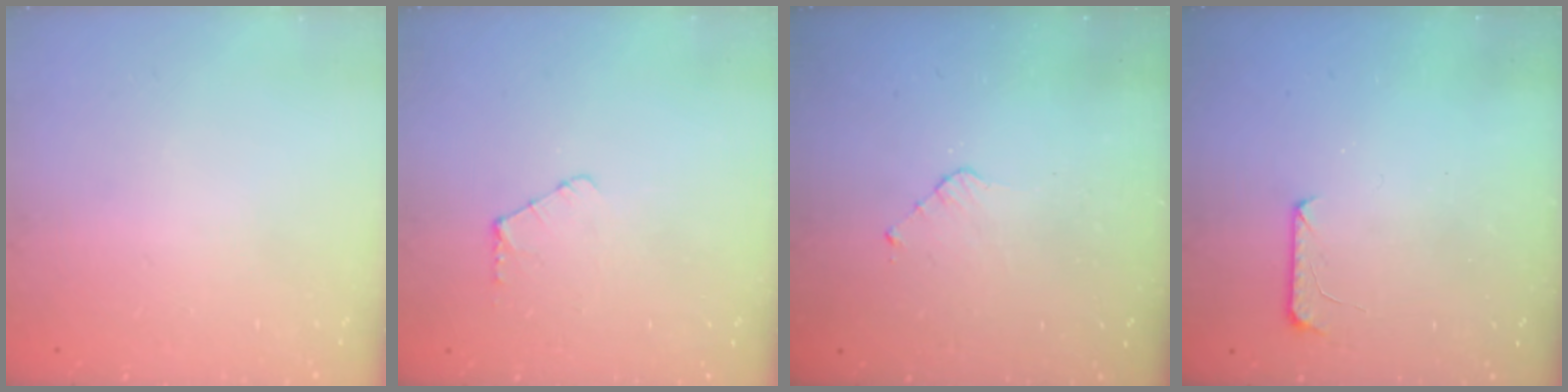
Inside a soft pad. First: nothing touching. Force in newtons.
{"total": 4.2, "press": 4.2, "slide": 0.4}
{"total": 3.6, "press": 3.5, "slide": 0.3}
{"total": 6.7, "press": 6.6, "slide": 0.8}